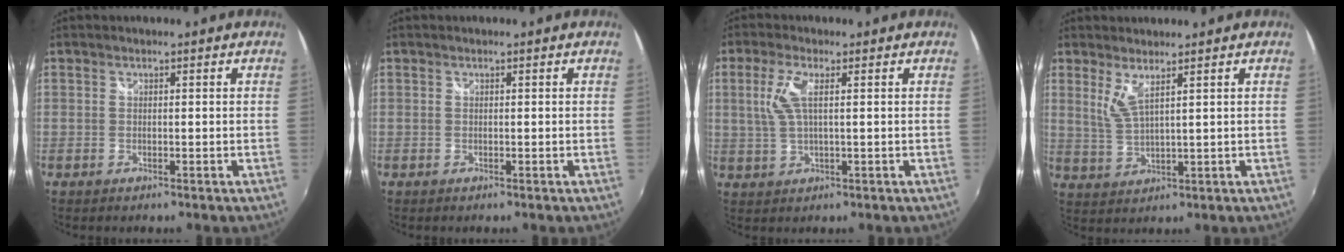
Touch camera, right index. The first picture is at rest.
{"total": 0.0}
{"total": 5.3, "force": [1.2, 1.3, 5.0], "torque": [-0.111, 0.004, 0.027]}
{"total": 3.9, "force": [2.4, 0.4, 3.0], "torque": [-0.066, -0.010, 0.049]}